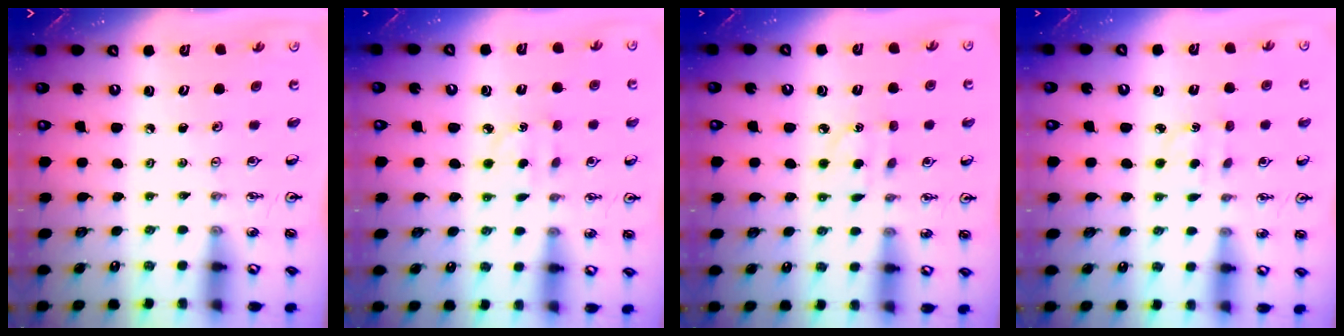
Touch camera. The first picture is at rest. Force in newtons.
{"total": 3.3, "press": 3.2, "slide": 0.6}
{"total": 5.2, "press": 5.1, "slide": 0.6}
{"total": 2.4, "press": 2.4, "slide": 0.5}